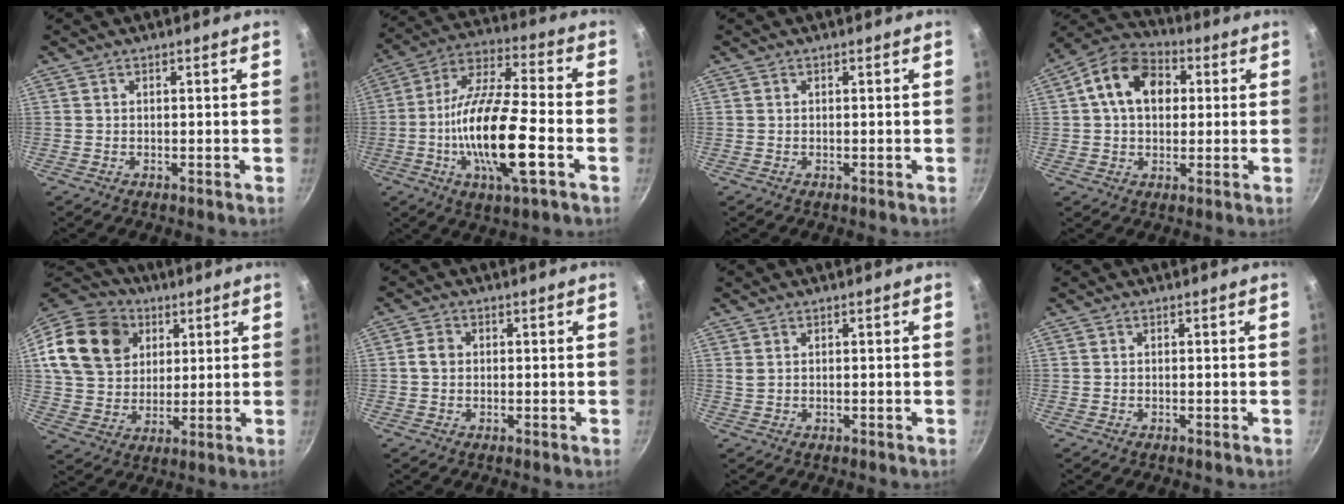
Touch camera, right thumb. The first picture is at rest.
{"total": 19.6, "force": [-5.2, 5.7, 18.0], "torque": [-0.333, 0.026, -0.108]}
{"total": 0.0}
{"total": 13.1, "force": [2.7, 9.4, 8.7], "torque": [-0.118, 0.019, 0.027]}
{"total": 21.5, "force": [8.0, 17.0, 10.5], "torque": [-0.209, 0.017, 0.149]}
{"total": 2.6, "force": [0.1, 2.2, 1.5], "torque": [-0.021, 0.008, -0.002]}
{"total": 0.8, "force": [0.5, 0.4, 0.5], "torque": [-0.011, 0.000, 0.010]}
{"total": 0.0}